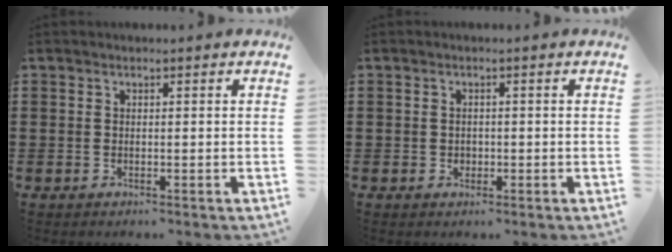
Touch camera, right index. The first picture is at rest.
{"total": 0.9, "force": [-0.1, 0.9, 0.3], "torque": [-0.008, 0.004, -0.003]}